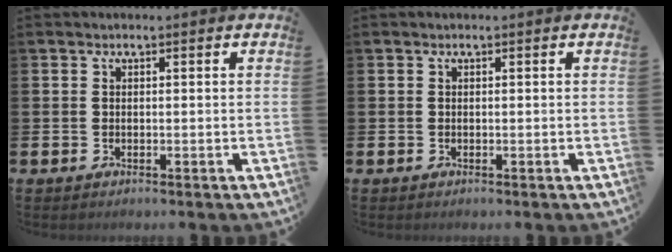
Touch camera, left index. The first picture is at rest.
{"total": 0.0}